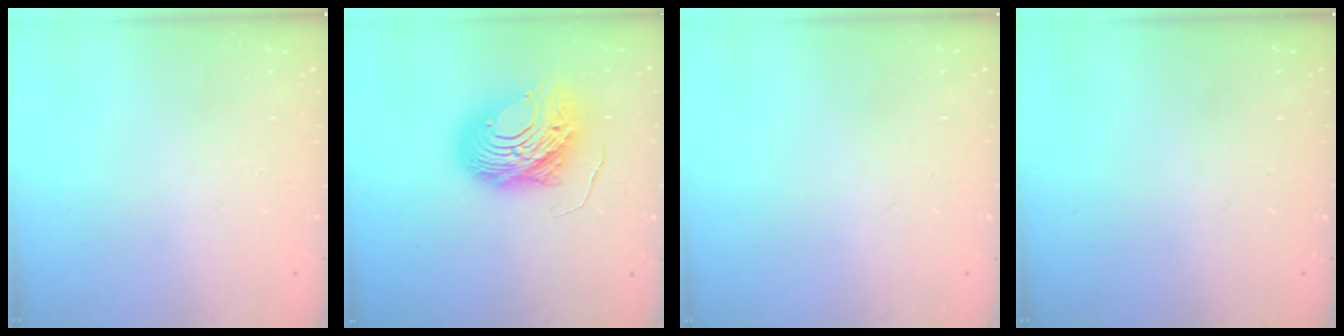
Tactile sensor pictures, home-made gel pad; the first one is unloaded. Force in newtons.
{"total": 12.6, "press": 12.6, "slide": 1.3}
{"total": 0.0}
{"total": 0.0}